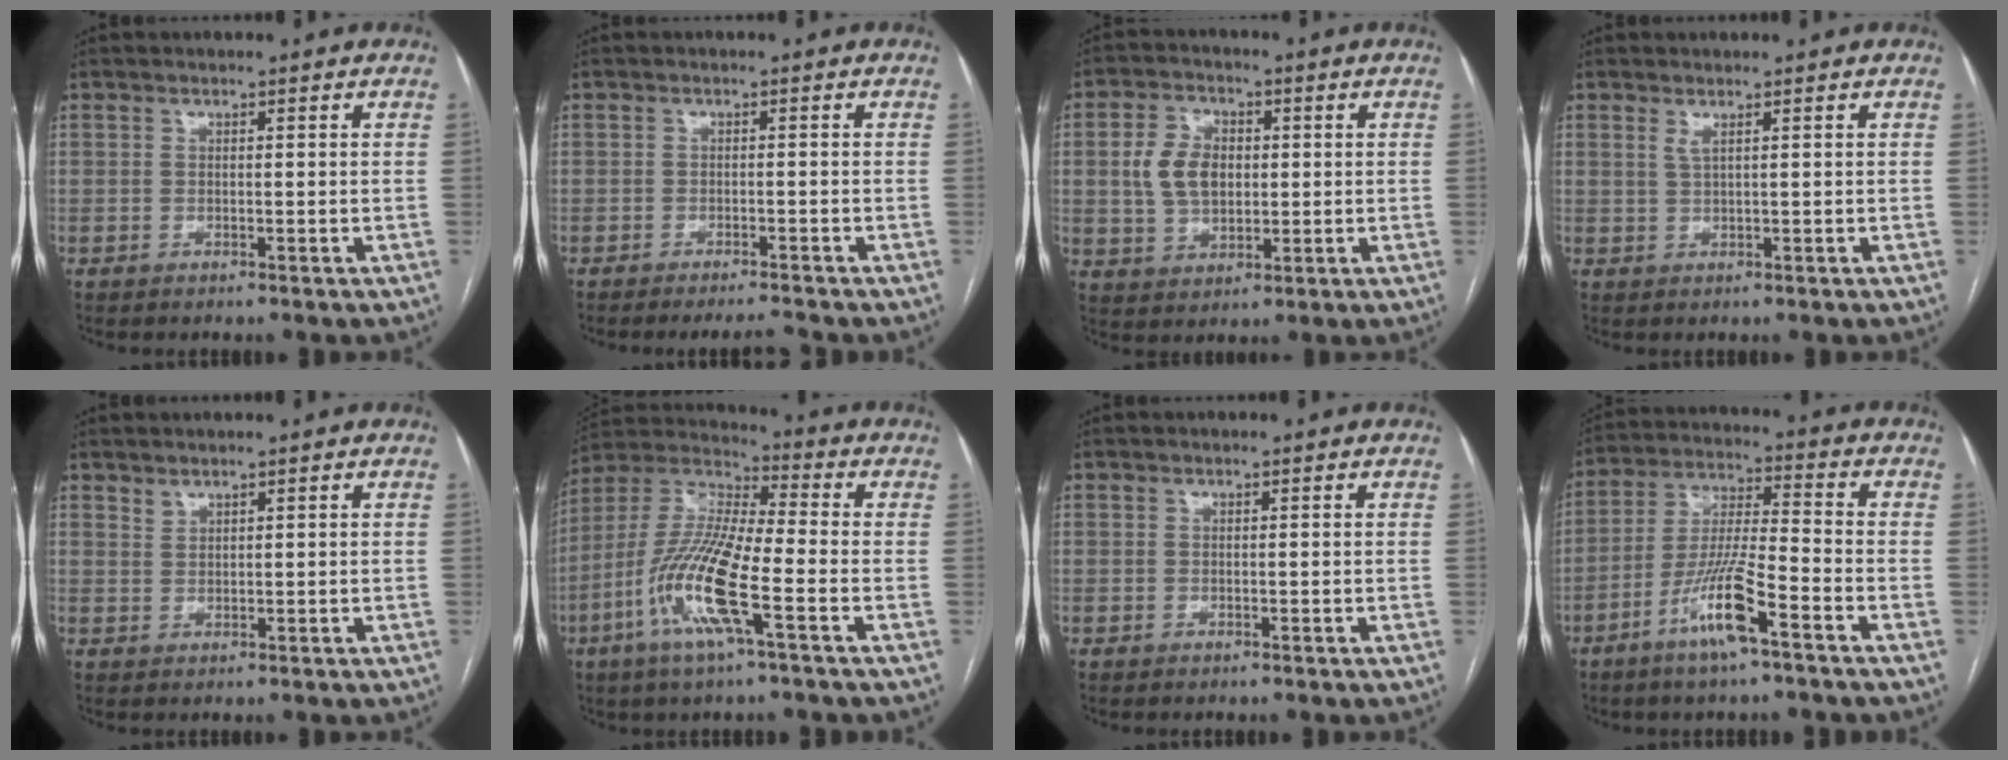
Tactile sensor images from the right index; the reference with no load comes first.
{"total": 2.8, "force": [-2.7, -0.5, 0.6], "torque": [-0.011, -0.013, -0.040]}
{"total": 8.0, "force": [0.8, 5.5, 5.7], "torque": [-0.122, 0.017, 0.023]}
{"total": 1.2, "force": [0.8, 0.1, 1.0], "torque": [-0.027, -0.002, 0.017]}
{"total": 1.3, "force": [1.2, 0.3, 0.2], "torque": [-0.002, -0.001, 0.025]}
{"total": 14.9, "force": [-5.4, 1.9, 13.7], "torque": [-0.290, -0.007, -0.111]}
{"total": 0.0}
{"total": 12.5, "force": [-6.7, 0.4, 10.5], "torque": [-0.213, -0.011, -0.133]}